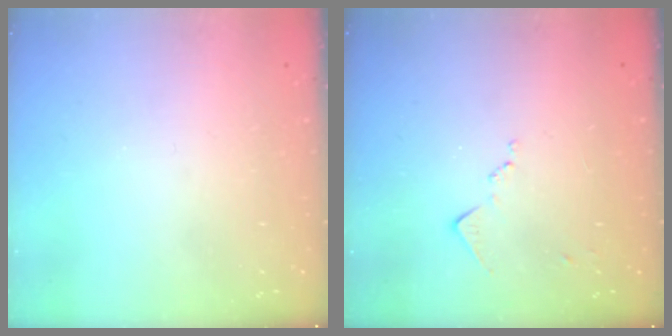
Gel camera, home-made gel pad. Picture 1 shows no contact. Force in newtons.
{"total": 8.1, "press": 8.1, "slide": 0.9}